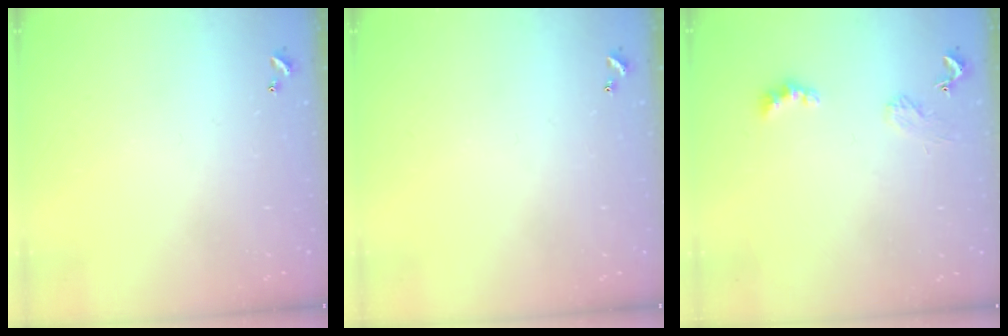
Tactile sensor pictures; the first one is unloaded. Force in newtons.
{"total": 0.0}
{"total": 2.4, "press": 2.3, "slide": 0.5}